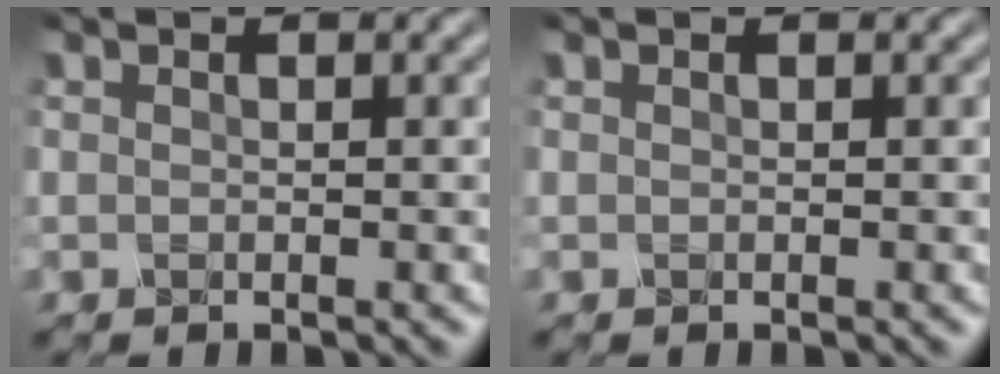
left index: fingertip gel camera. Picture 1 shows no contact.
{"total": 0.0}